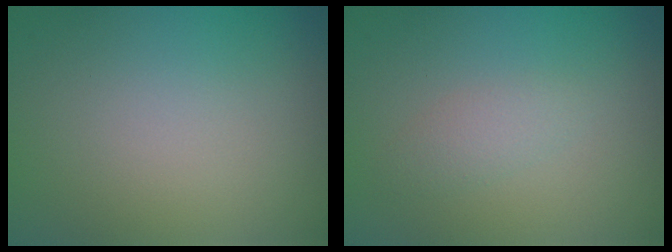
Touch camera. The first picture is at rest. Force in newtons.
{"total": 1.3, "press": 1.3, "slide": 0.1}